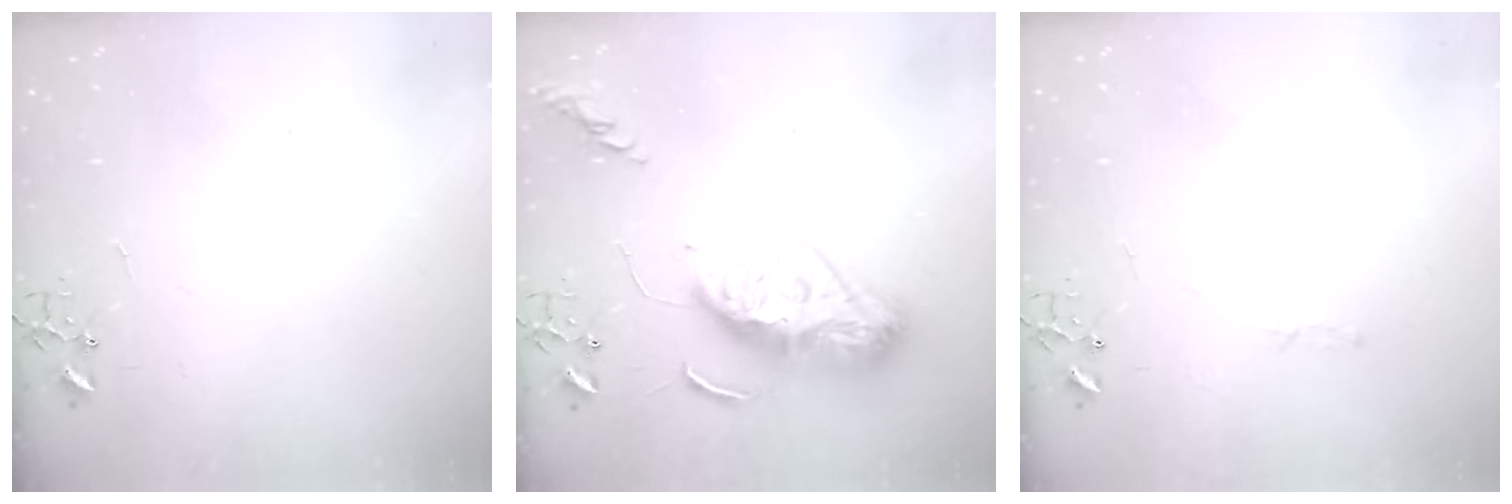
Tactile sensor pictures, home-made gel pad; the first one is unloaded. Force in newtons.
{"total": 15.2, "press": 15.2, "slide": 1.3}
{"total": 2.8, "press": 2.8, "slide": 0.4}